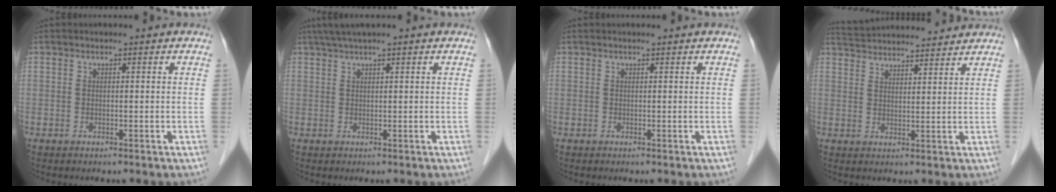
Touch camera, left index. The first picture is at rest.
{"total": 3.3, "force": [2.5, -0.5, 2.0], "torque": [-0.040, 0.022, 0.050]}
{"total": 0.5, "force": [0.5, 0.0, 0.1], "torque": [-0.003, 0.004, 0.008]}
{"total": 13.5, "force": [12.9, 1.8, 3.5], "torque": [-0.066, 0.038, 0.196]}